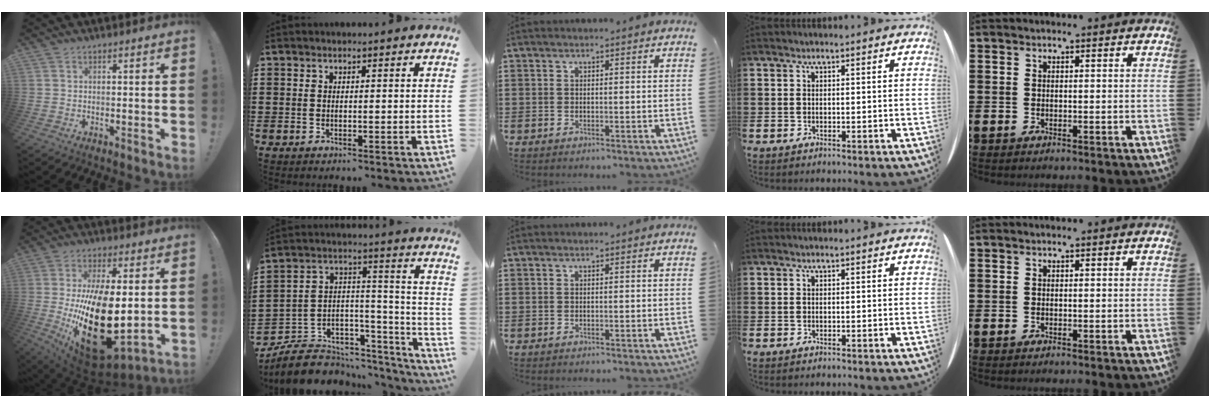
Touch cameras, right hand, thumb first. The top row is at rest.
{"thumb": {"total": 27.9, "force": [-0.9, 14.6, 23.8], "torque": [-0.403, -0.030, 0.015]}, "index": {"total": 8.5, "force": [-6.9, 4.4, 2.0], "torque": [-0.047, 0.011, -0.129]}}